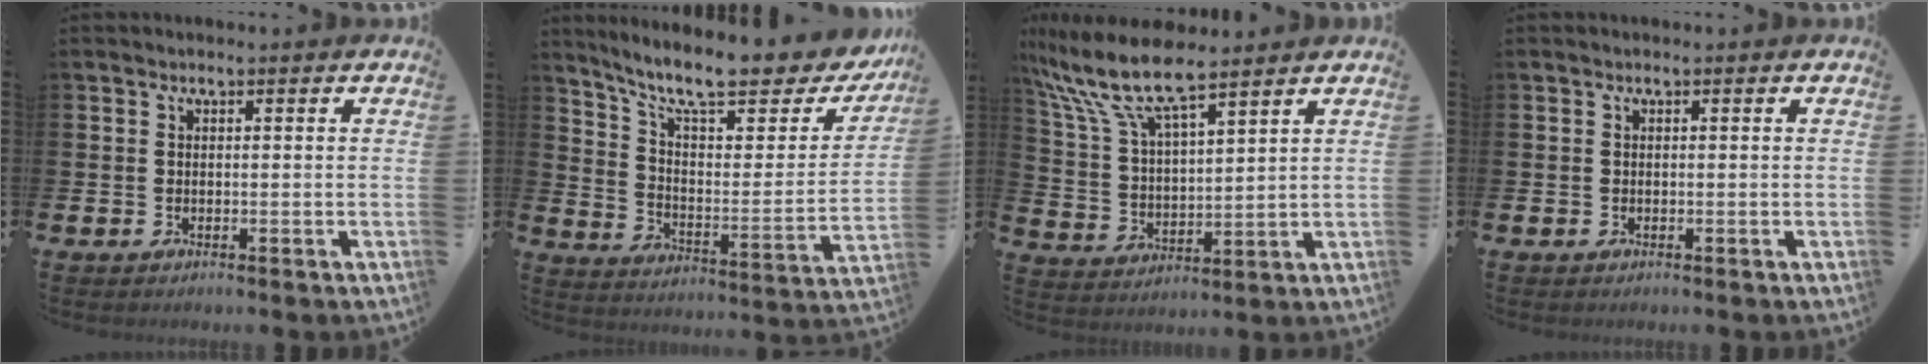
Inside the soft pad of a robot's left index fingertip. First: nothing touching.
{"total": 11.2, "force": [9.3, 2.4, 5.7], "torque": [-0.130, -0.068, 0.154]}
{"total": 9.4, "force": [8.2, 1.8, 4.4], "torque": [-0.125, -0.038, 0.143]}
{"total": 0.0}